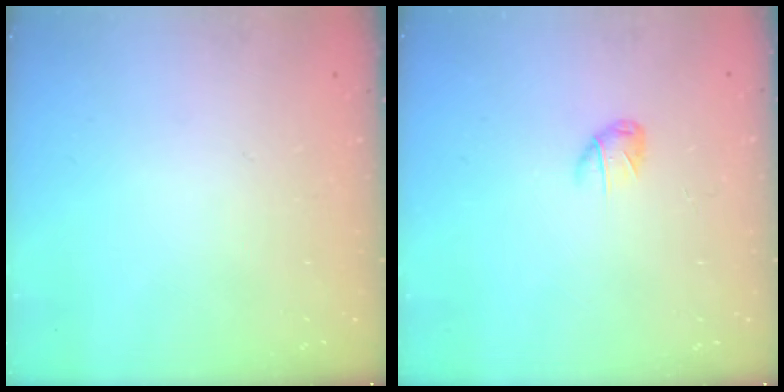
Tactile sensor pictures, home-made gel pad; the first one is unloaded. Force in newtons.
{"total": 5.1, "press": 5.0, "slide": 0.8}